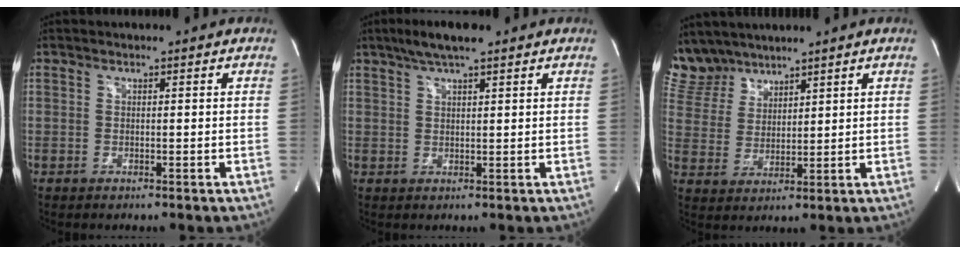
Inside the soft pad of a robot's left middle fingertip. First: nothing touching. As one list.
[{"total": 5.3, "force": [3.8, 0.9, 3.6], "torque": [-0.073, 0.018, 0.068]}, {"total": 7.2, "force": [6.7, 2.7, 0.5], "torque": [-0.020, 0.010, 0.149]}]